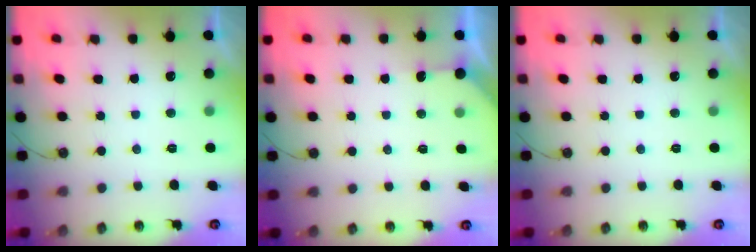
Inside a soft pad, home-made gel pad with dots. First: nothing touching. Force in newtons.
{"total": 3.8, "press": 3.8, "slide": 0.3}
{"total": 0.0}